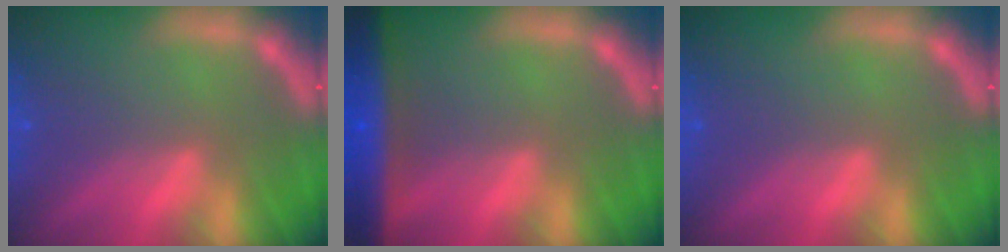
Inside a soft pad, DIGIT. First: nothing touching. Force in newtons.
{"total": 8.6}
{"total": 0.0}